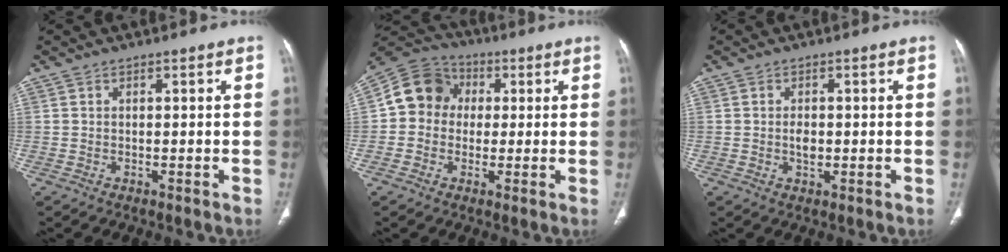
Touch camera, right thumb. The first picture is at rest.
{"total": 10.2, "force": [1.0, 9.1, 4.5], "torque": [-0.058, 0.023, 0.002]}
{"total": 2.2, "force": [-0.2, 1.4, 1.7], "torque": [-0.025, 0.001, -0.003]}